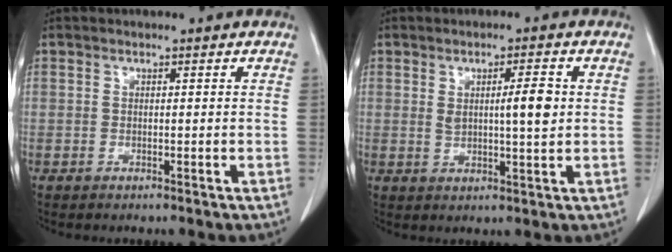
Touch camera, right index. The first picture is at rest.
{"total": 5.1, "force": [1.1, 0.8, 4.9], "torque": [-0.076, -0.002, 0.018]}